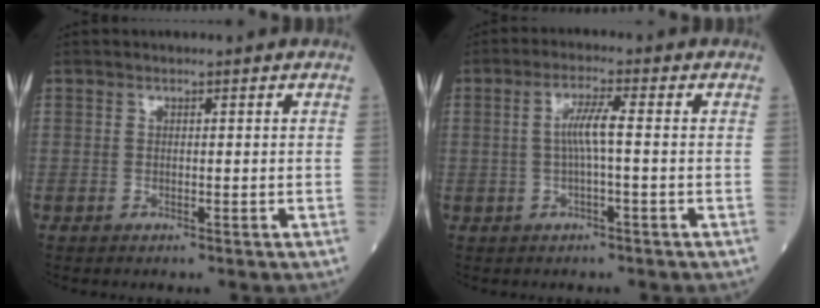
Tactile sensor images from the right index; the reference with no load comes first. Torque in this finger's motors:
{"motor_torque": [0.78, -0.02, 0.34, 0.11]}